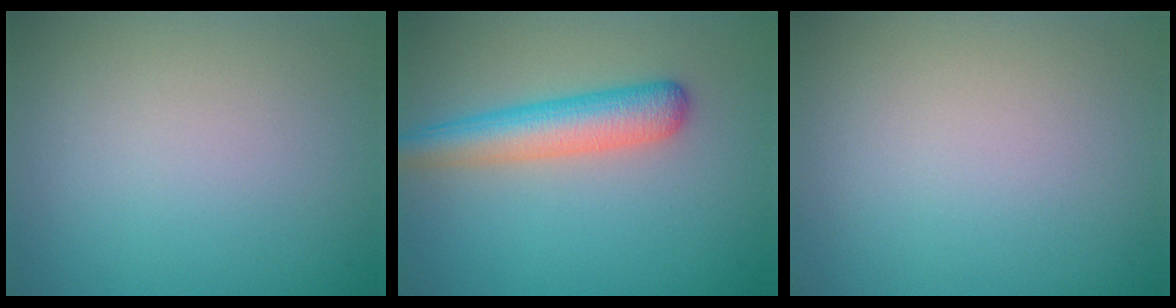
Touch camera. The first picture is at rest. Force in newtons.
{"total": 4.7, "press": 4.7, "slide": 0.3}
{"total": 0.0}